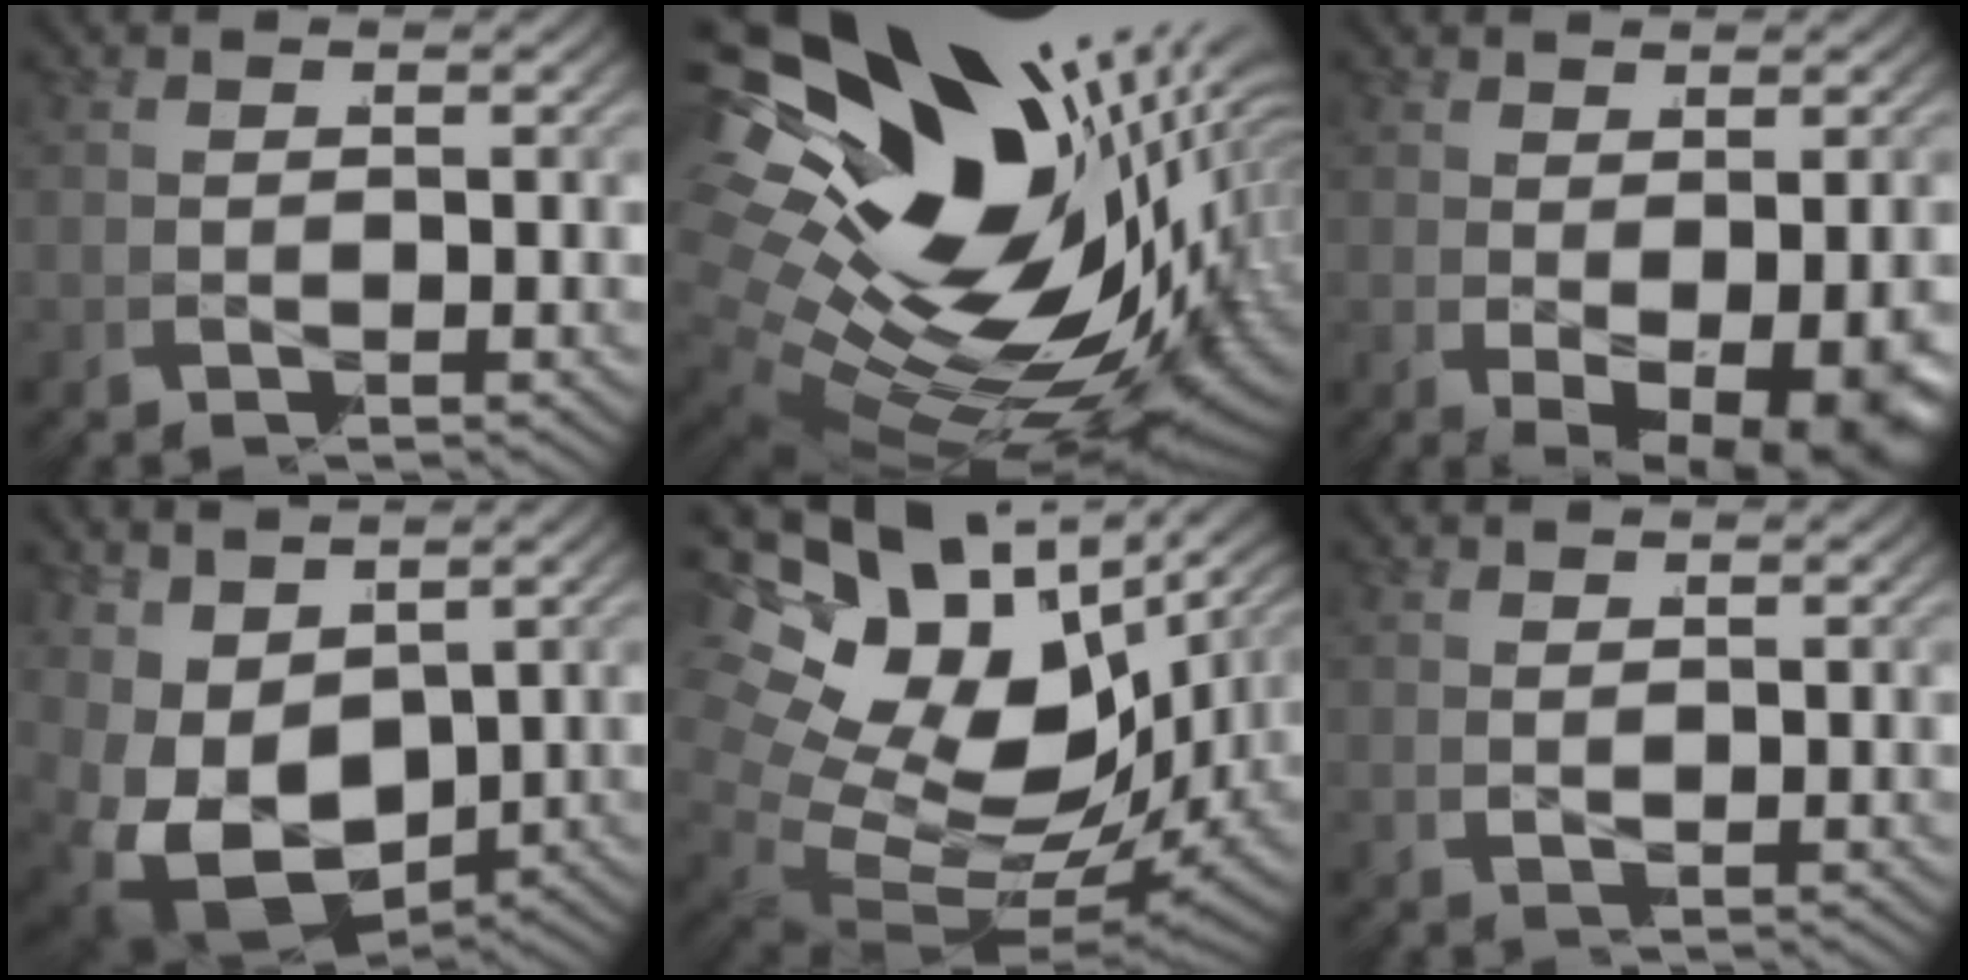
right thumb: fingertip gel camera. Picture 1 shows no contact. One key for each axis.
{"total": 28.1, "fx": -2.0, "fy": 18.8, "fz": 20.8, "tx": -0.356, "ty": -0.042, "tz": -0.017}
{"total": 7.6, "fx": -2.3, "fy": 4.4, "fz": 5.8, "tx": -0.084, "ty": -0.022, "tz": -0.026}
{"total": 10.5, "fx": -2.2, "fy": 7.6, "fz": 7.0, "tx": -0.182, "ty": -0.054, "tz": -0.007}
{"total": 15.3, "fx": -1.1, "fy": 10.6, "fz": 10.9, "tx": -0.217, "ty": -0.040, "tz": 0.000}
{"total": 0.9, "fx": 0.6, "fy": -0.4, "fz": -0.5, "tx": 0.019, "ty": 0.005, "tz": 0.012}